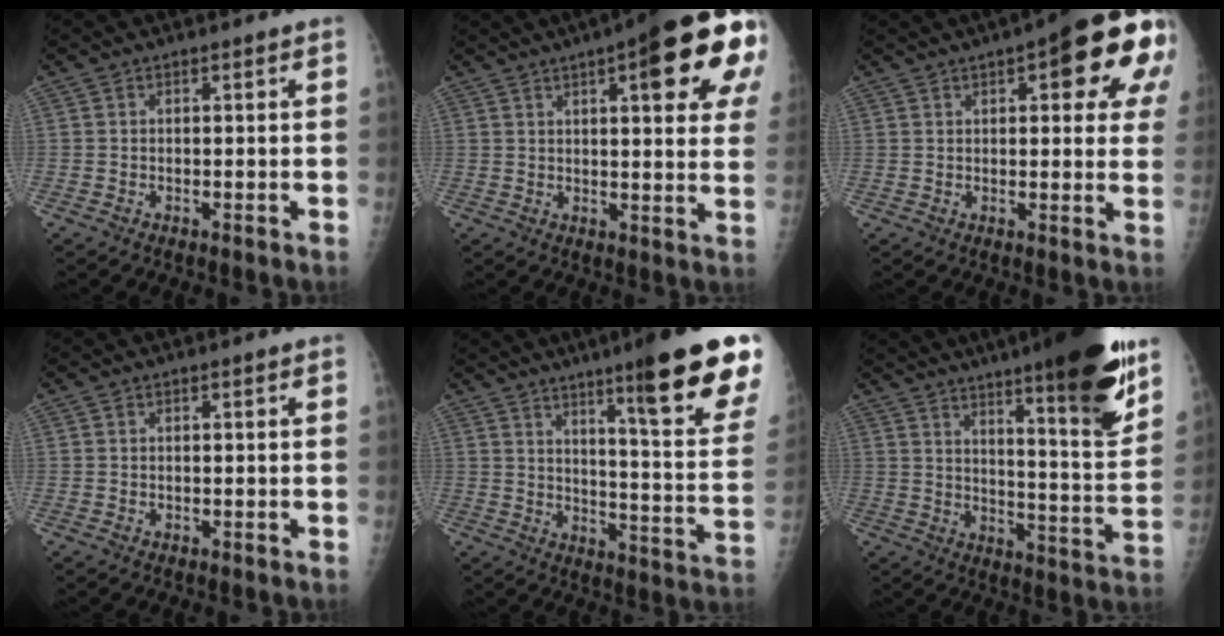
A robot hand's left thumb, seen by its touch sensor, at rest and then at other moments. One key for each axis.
{"total": 20.4, "fx": 8.5, "fy": 5.1, "fz": 17.8, "tx": -0.218, "ty": -0.013, "tz": 0.101}
{"total": 16.9, "fx": 7.0, "fy": 6.1, "fz": 14.2, "tx": -0.149, "ty": -0.004, "tz": 0.078}
{"total": 0.0}
{"total": 22.0, "fx": 13.3, "fy": 2.0, "fz": 17.4, "tx": -0.214, "ty": -0.067, "tz": 0.187}
{"total": 21.8, "fx": 14.3, "fy": 2.7, "fz": 16.3, "tx": -0.214, "ty": -0.068, "tz": 0.208}